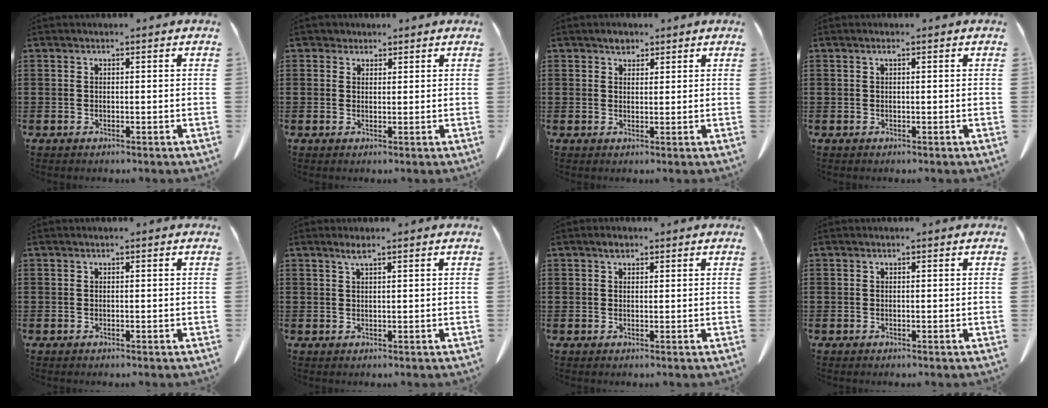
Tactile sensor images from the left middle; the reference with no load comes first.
{"total": 1.7, "force": [1.4, 1.0, -0.1], "torque": [-0.004, 0.005, 0.028]}
{"total": 2.0, "force": [1.6, 1.1, 0.5], "torque": [-0.005, 0.001, 0.028]}
{"total": 0.6, "force": [0.2, 0.1, 0.6], "torque": [-0.011, 0.000, 0.003]}
{"total": 0.0}
{"total": 1.5, "force": [1.0, 0.0, 1.1], "torque": [-0.023, 0.001, 0.018]}
{"total": 1.1, "force": [0.6, 0.4, 0.7], "torque": [-0.016, 0.003, 0.011]}
{"total": 0.0}